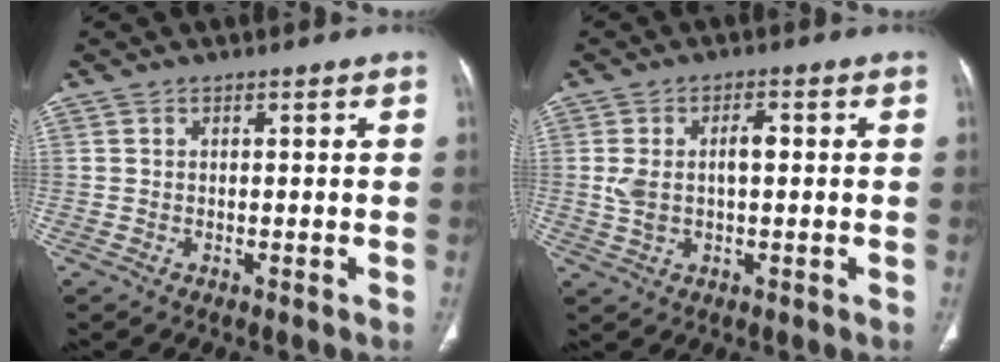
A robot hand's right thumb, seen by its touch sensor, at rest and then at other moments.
{"total": 6.0, "force": [0.4, 3.1, 5.1], "torque": [-0.107, 0.019, 0.009]}